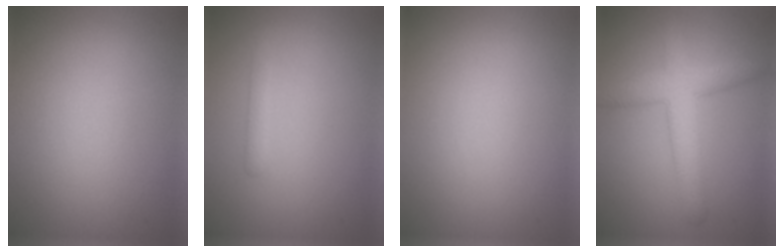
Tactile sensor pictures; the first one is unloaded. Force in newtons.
{"total": 1.2, "press": 1.2, "slide": 0.1}
{"total": 0.0}
{"total": 4.6, "press": 4.6, "slide": 0.1}